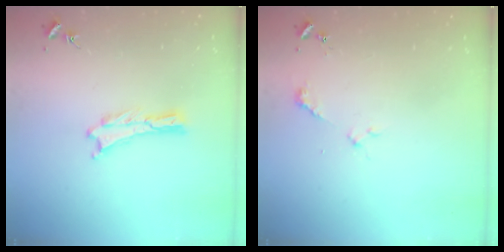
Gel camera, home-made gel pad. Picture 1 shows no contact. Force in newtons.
{"total": 2.3, "press": 2.3, "slide": 0.1}